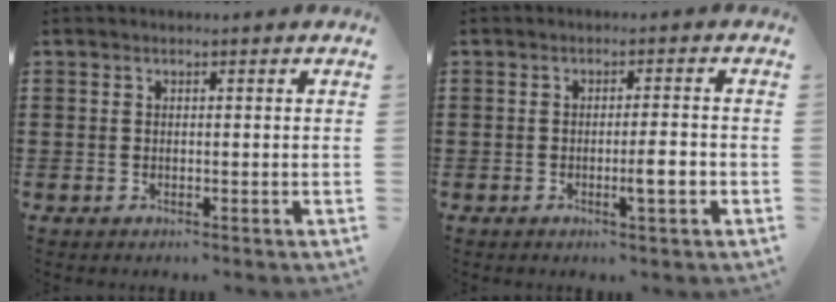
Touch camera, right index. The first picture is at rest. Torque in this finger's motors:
{"motor_torque": [0.62, -0.10, 0.19, 0.05]}